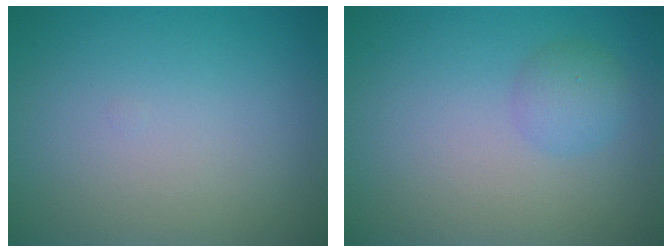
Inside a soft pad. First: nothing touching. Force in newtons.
{"total": 1.9, "press": 1.9, "slide": 0.1}